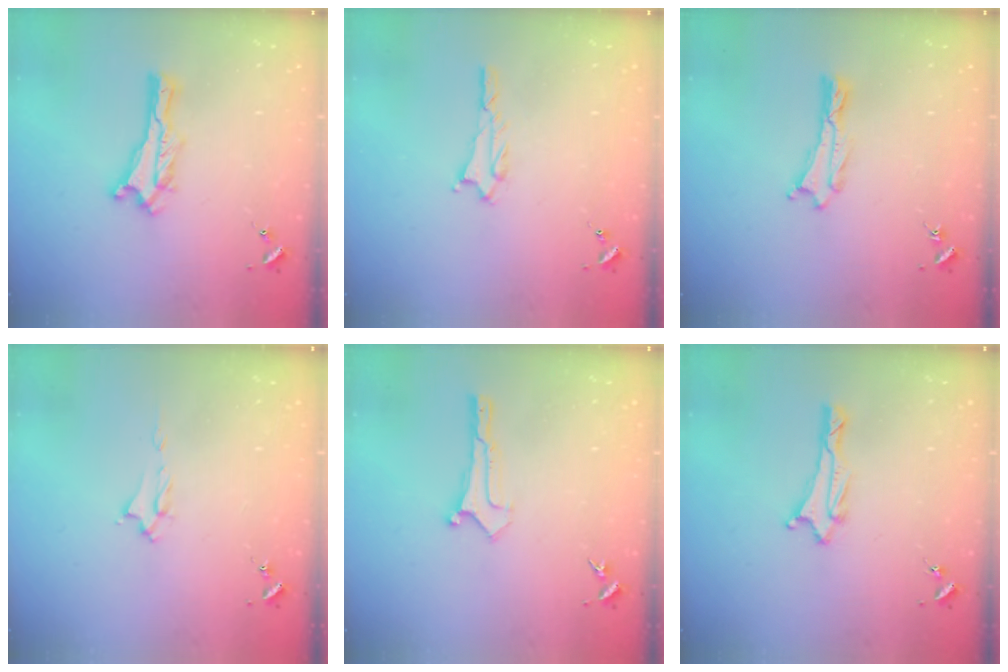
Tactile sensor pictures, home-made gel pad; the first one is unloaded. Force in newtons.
{"total": 1.8, "press": 1.8, "slide": 0.2}
{"total": 0.0}
{"total": 1.6, "press": 1.6, "slide": 0.2}
{"total": 0.0}
{"total": 1.3, "press": 1.3, "slide": 0.1}